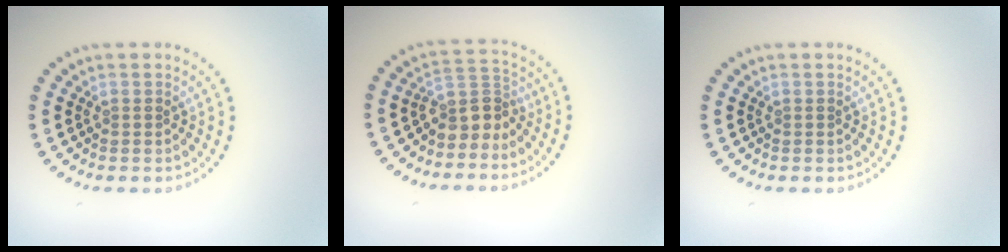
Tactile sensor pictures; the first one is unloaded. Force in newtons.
{"total": 3.1, "press": 2.2, "slide": 2.1}
{"total": 0.0}